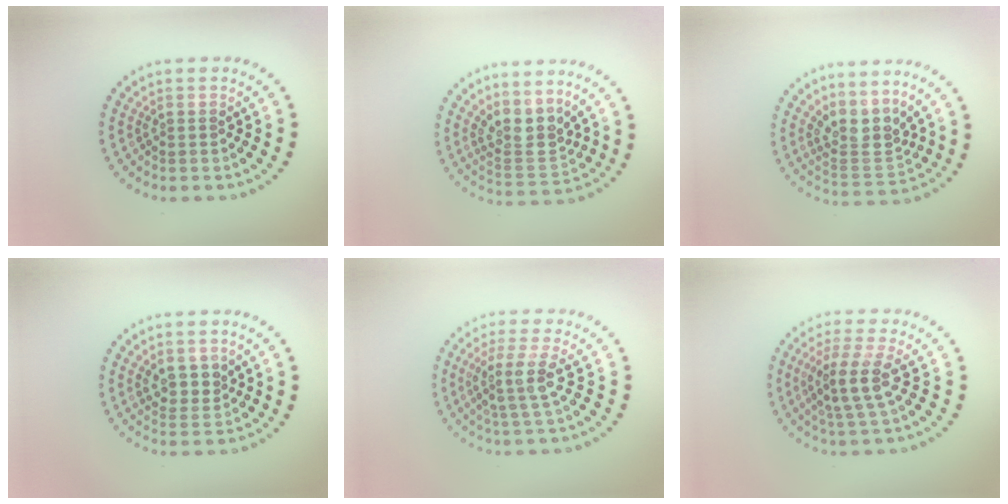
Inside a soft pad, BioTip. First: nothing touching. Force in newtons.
{"total": 3.2, "press": 2.6, "slide": 1.9}
{"total": 3.3, "press": 2.5, "slide": 2.2}
{"total": 2.3, "press": 2.2, "slide": 0.9}
{"total": 3.5, "press": 2.7, "slide": 2.2}
{"total": 3.8, "press": 3.3, "slide": 2.0}